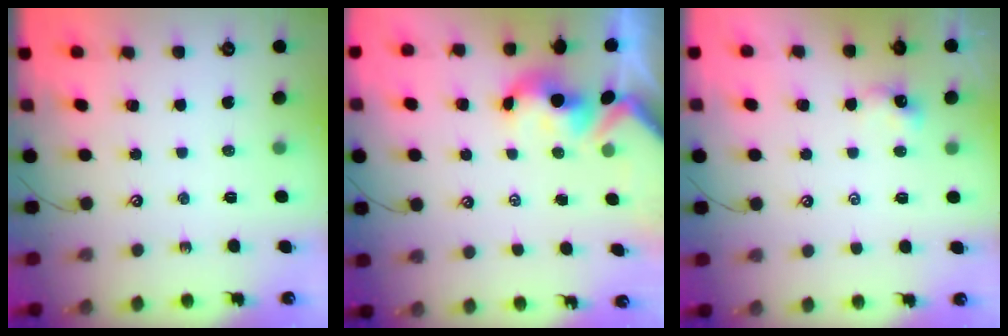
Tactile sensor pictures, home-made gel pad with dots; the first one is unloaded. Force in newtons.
{"total": 2.1, "press": 2.0, "slide": 0.7}
{"total": 2.9, "press": 2.9, "slide": 0.1}